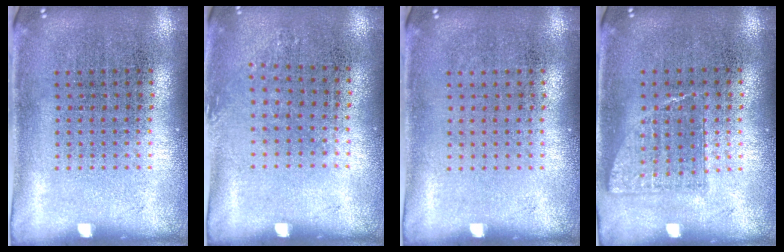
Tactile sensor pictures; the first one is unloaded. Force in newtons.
{"total": 0.8, "press": 0.7, "slide": 0.4}
{"total": 0.0}
{"total": 0.8, "press": 0.7, "slide": 0.2}